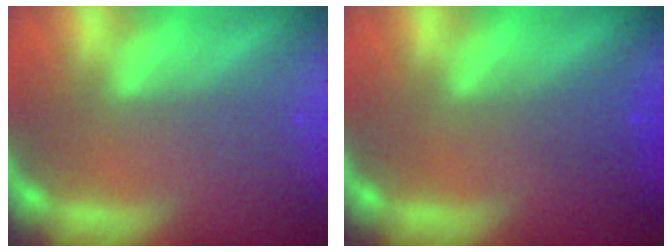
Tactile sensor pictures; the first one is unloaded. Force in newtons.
{"total": 2.0}